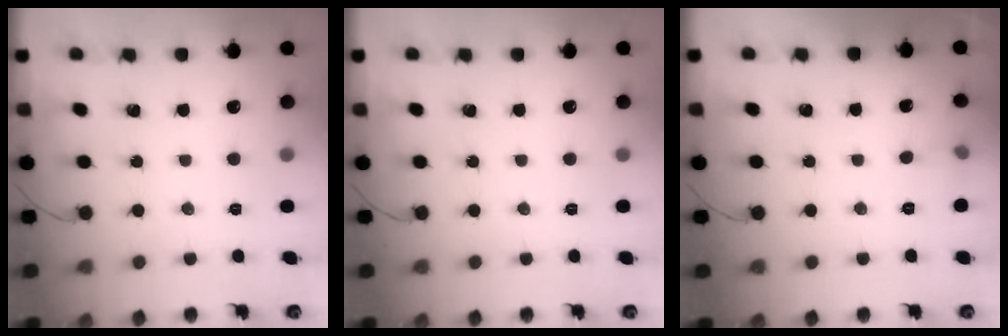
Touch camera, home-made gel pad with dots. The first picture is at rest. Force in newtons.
{"total": 0.0}
{"total": 4.8, "press": 4.6, "slide": 1.5}